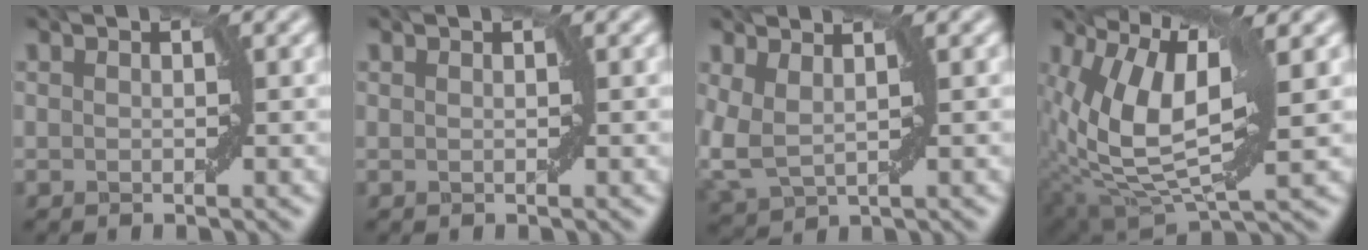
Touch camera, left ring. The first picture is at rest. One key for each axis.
{"total": 0.0}
{"total": 3.8, "fx": 1.5, "fy": 1.8, "fz": 3.0, "tx": -0.080, "ty": 0.001, "tz": 0.036}
{"total": 11.9, "fx": 2.5, "fy": 4.9, "fz": 10.6, "tx": -0.202, "ty": -0.002, "tz": 0.042}